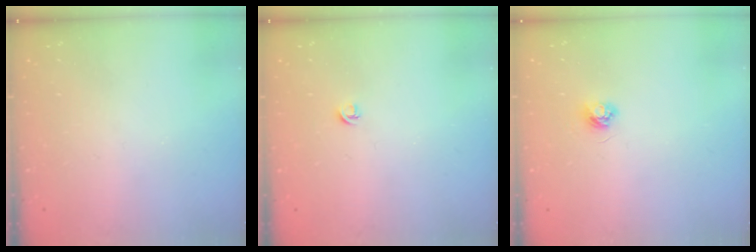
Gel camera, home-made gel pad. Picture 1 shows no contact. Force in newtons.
{"total": 3.6, "press": 3.6, "slide": 0.5}
{"total": 3.6, "press": 3.6, "slide": 0.4}